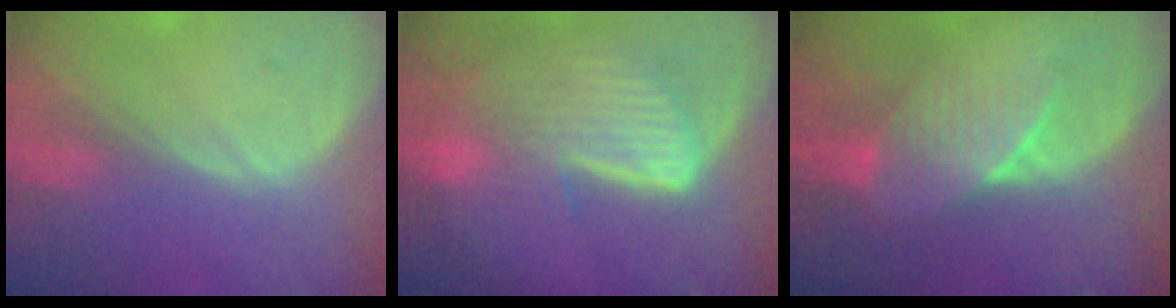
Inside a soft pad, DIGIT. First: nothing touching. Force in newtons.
{"total": 9.1, "press": 8.0, "slide": 4.3}
{"total": 7.1, "press": 6.6, "slide": 2.7}